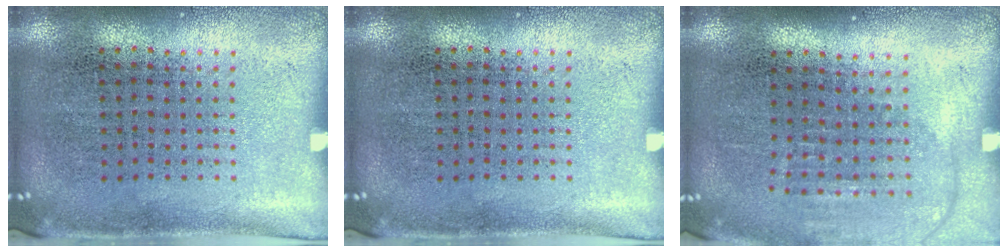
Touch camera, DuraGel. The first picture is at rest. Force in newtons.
{"total": 0.0}
{"total": 1.3, "press": 1.2, "slide": 0.5}